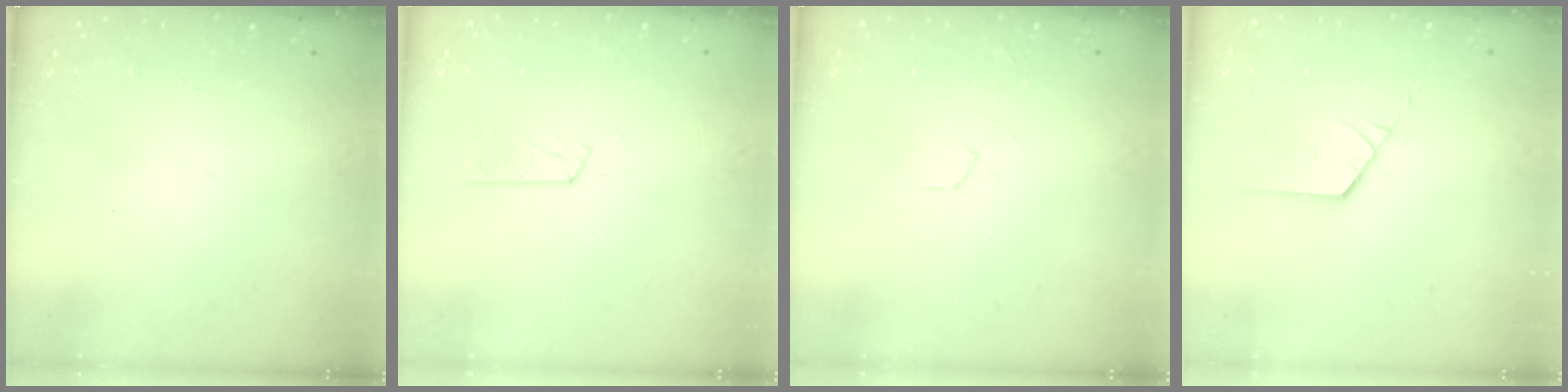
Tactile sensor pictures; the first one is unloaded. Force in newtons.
{"total": 4.7, "press": 4.7, "slide": 0.5}
{"total": 3.5, "press": 3.4, "slide": 0.4}
{"total": 2.7, "press": 2.7, "slide": 0.1}